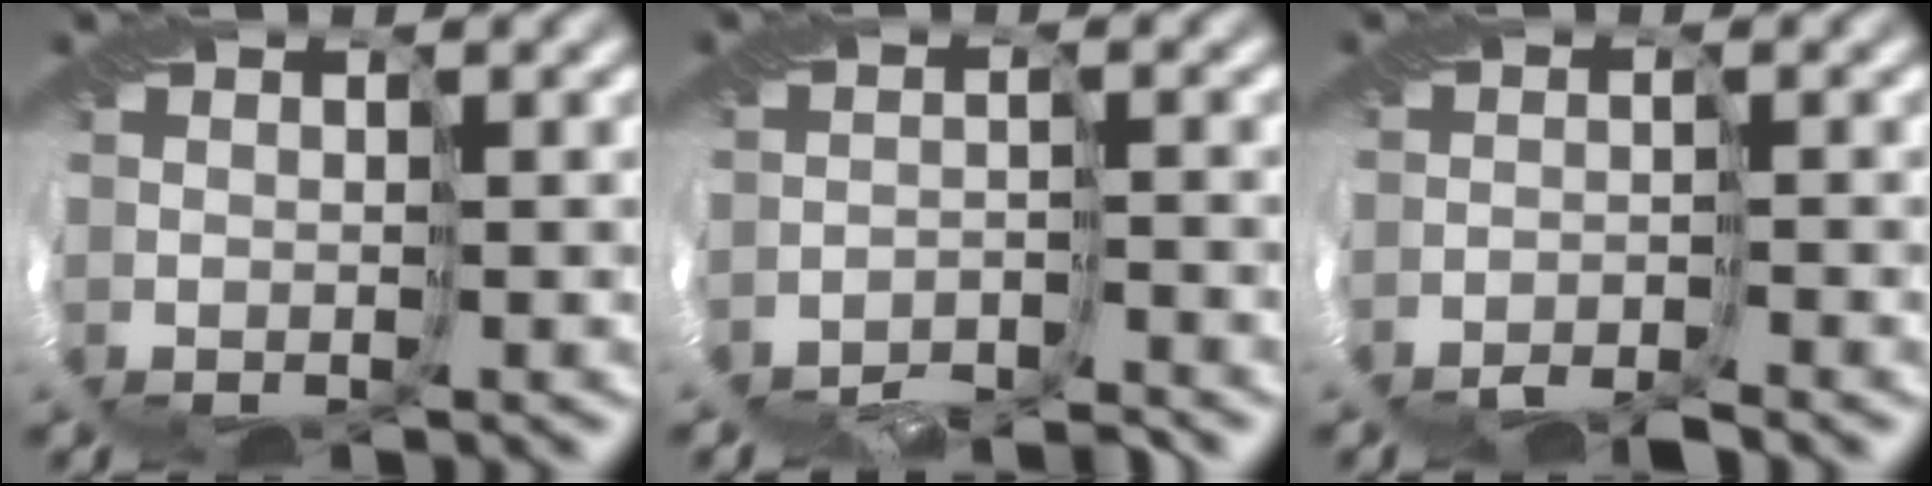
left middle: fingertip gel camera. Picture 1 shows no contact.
{"total": 5.2, "force": [-5.2, 0.1, 0.0], "torque": [-0.007, -0.008, -0.097]}
{"total": 3.9, "force": [-3.9, 0.3, 0.7], "torque": [-0.003, -0.007, -0.074]}